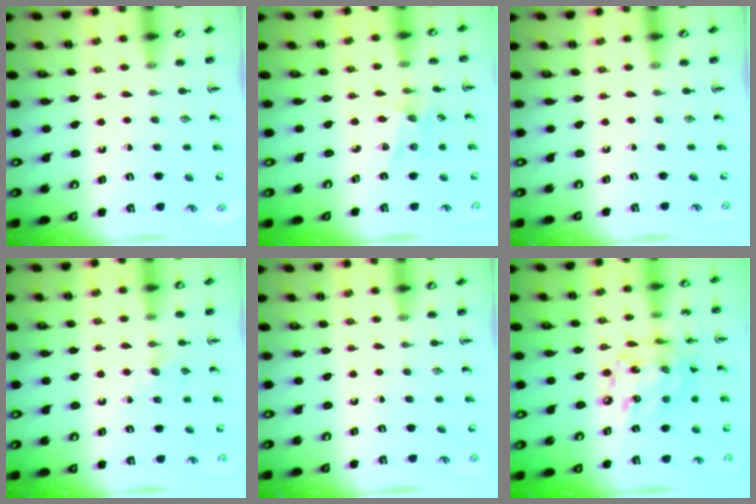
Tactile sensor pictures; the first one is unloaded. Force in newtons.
{"total": 2.5, "press": 2.4, "slide": 0.6}
{"total": 0.0}
{"total": 3.4, "press": 3.3, "slide": 0.5}
{"total": 0.0}
{"total": 13.8, "press": 13.8, "slide": 1.2}